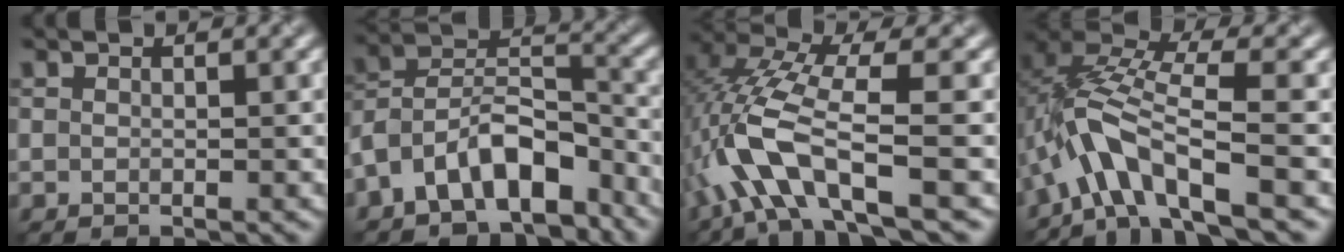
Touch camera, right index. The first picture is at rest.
{"total": 9.4, "force": [-6.7, 4.4, 5.1], "torque": [-0.084, 0.023, -0.121]}
{"total": 8.4, "force": [-3.5, 2.2, 7.3], "torque": [-0.171, 0.015, -0.062]}
{"total": 6.8, "force": [-3.7, 1.7, 5.4], "torque": [-0.120, 0.019, -0.068]}